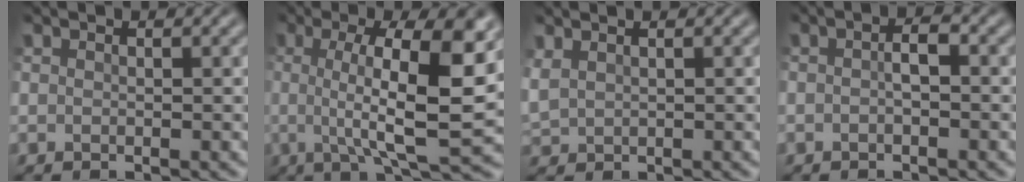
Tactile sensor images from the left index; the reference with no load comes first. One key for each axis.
{"total": 10.8, "fx": 1.1, "fy": 2.7, "fz": 10.4, "tx": -0.146, "ty": -0.001, "tz": 0.014}
{"total": 1.7, "fx": 1.1, "fy": 0.9, "fz": 1.0, "tx": -0.032, "ty": 0.008, "tz": 0.028}
{"total": 1.5, "fx": -0.5, "fy": 0.5, "fz": 1.3, "tx": -0.028, "ty": 0.004, "tz": -0.013}